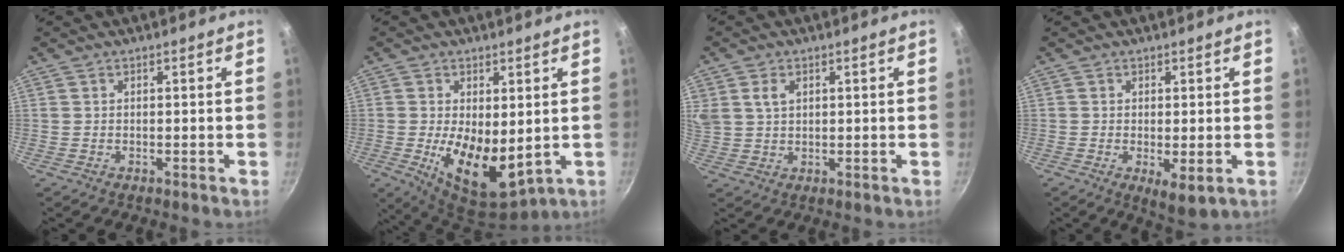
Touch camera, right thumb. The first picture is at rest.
{"total": 12.6, "force": [-1.3, 6.3, 10.8], "torque": [-0.163, -0.026, 0.002]}
{"total": 4.7, "force": [1.8, 3.4, 2.8], "torque": [-0.052, 0.000, 0.043]}
{"total": 4.4, "force": [-1.0, 1.4, 4.1], "torque": [-0.065, -0.016, -0.010]}